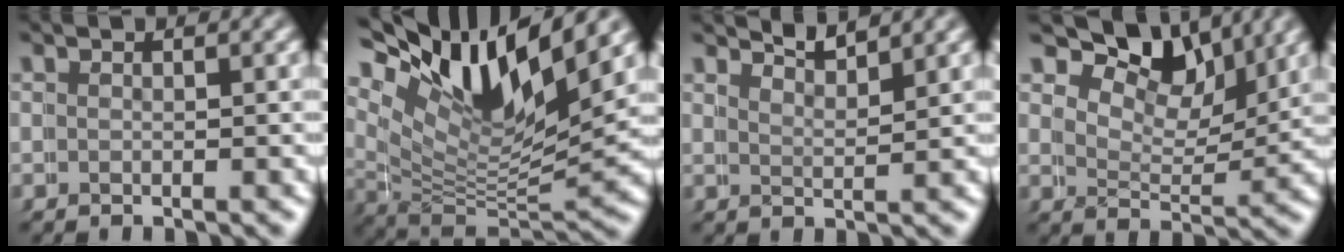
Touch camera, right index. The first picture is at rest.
{"total": 11.9, "force": [5.5, 6.4, 8.4], "torque": [-0.158, 0.004, 0.082]}
{"total": 3.0, "force": [2.9, -0.9, 0.2], "torque": [-0.009, 0.000, 0.049]}
{"total": 7.1, "force": [6.0, 2.8, 2.5], "torque": [-0.048, 0.007, 0.093]}